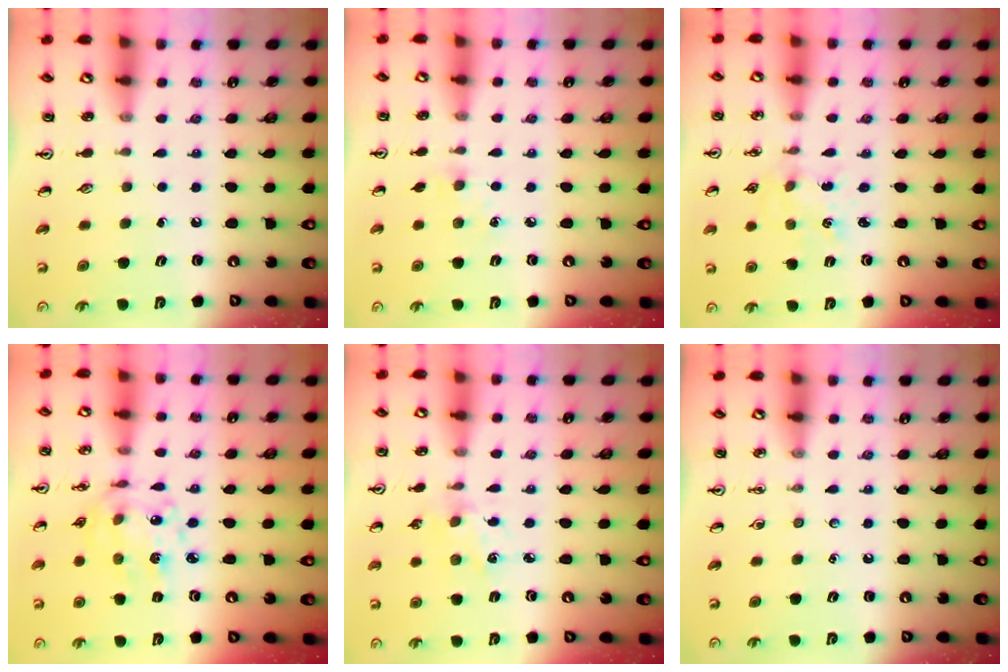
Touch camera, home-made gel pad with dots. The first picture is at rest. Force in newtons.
{"total": 4.4, "press": 4.3, "slide": 0.6}
{"total": 2.3, "press": 2.3, "slide": 0.3}
{"total": 10.3, "press": 9.9, "slide": 3.0}
{"total": 2.5, "press": 2.4, "slide": 0.4}
{"total": 0.0}